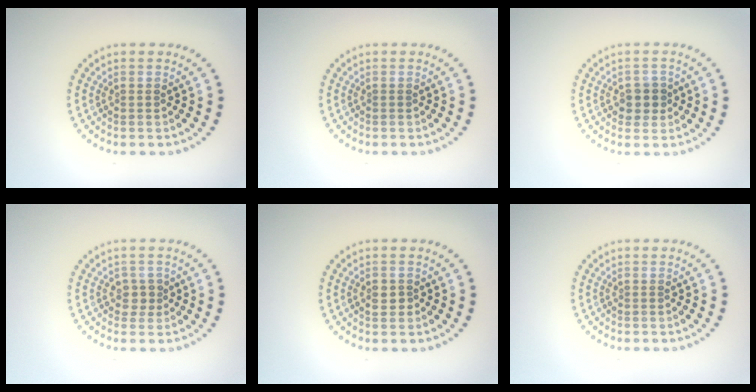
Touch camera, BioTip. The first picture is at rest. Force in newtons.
{"total": 0.0}
{"total": 2.2, "press": 2.1, "slide": 0.7}
{"total": 1.4, "press": 1.1, "slide": 0.8}
{"total": 1.3, "press": 1.3, "slide": 0.2}
{"total": 0.0}